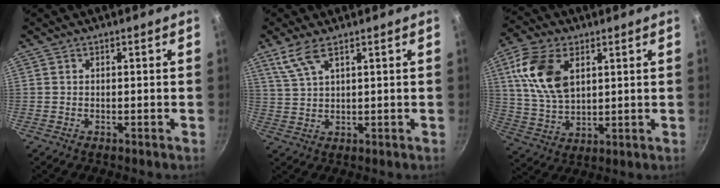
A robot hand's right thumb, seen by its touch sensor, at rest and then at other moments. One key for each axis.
{"total": 5.2, "fx": 3.3, "fy": 1.6, "fz": 3.7, "tx": -0.081, "ty": -0.011, "tz": 0.076}
{"total": 13.8, "fx": 4.6, "fy": 8.3, "fz": 10.1, "tx": -0.181, "ty": -0.014, "tz": 0.093}